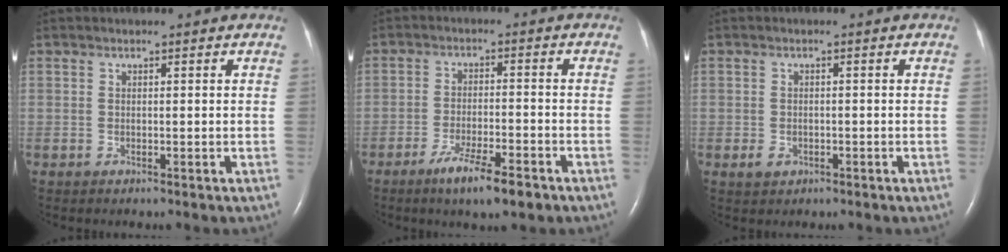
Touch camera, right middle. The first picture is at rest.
{"total": 7.4, "force": [-4.8, 0.9, 5.5], "torque": [-0.103, -0.012, -0.078]}
{"total": 1.8, "force": [-0.8, 1.4, 0.9], "torque": [-0.016, 0.002, -0.006]}